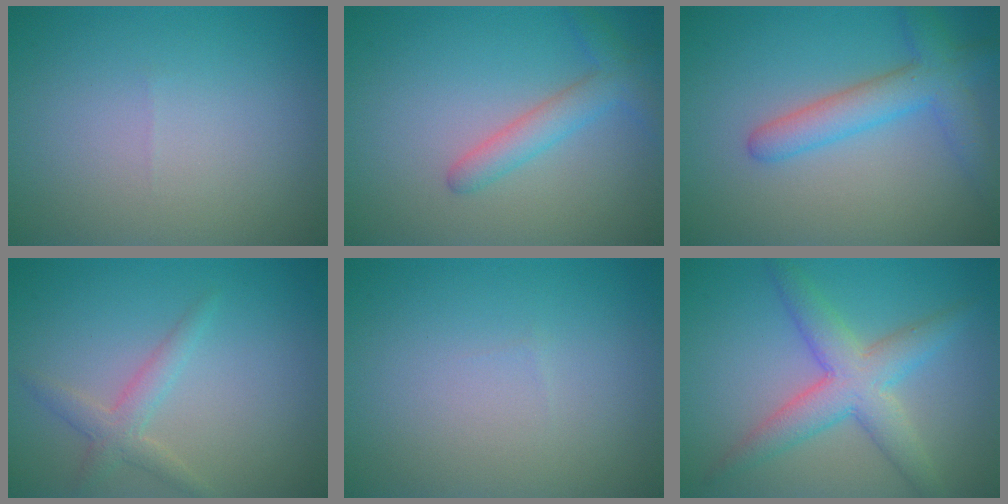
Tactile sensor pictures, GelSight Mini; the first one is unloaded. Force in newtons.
{"total": 2.8, "press": 2.7, "slide": 0.2}
{"total": 4.4, "press": 4.4, "slide": 0.1}
{"total": 2.2, "press": 2.2, "slide": 0.1}
{"total": 0.0}
{"total": 5.2, "press": 5.2, "slide": 0.2}